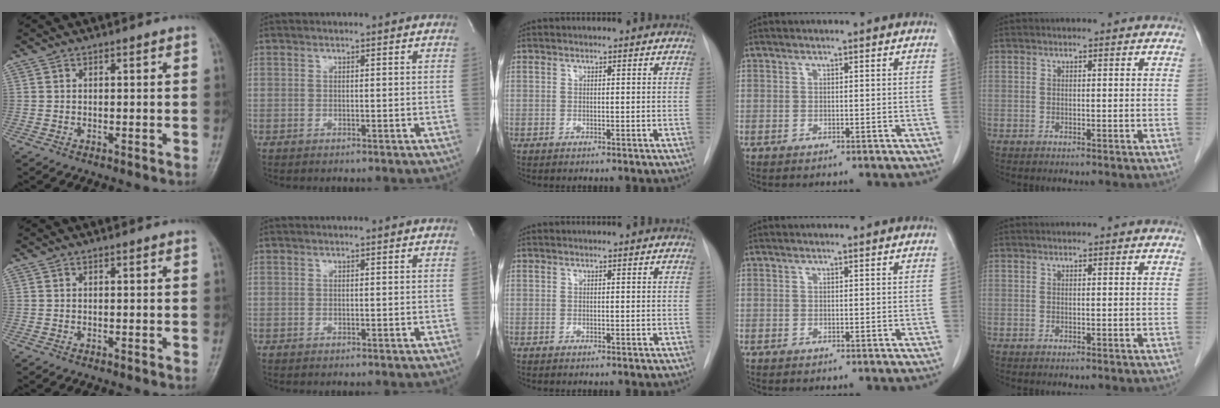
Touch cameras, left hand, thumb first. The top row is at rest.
{}